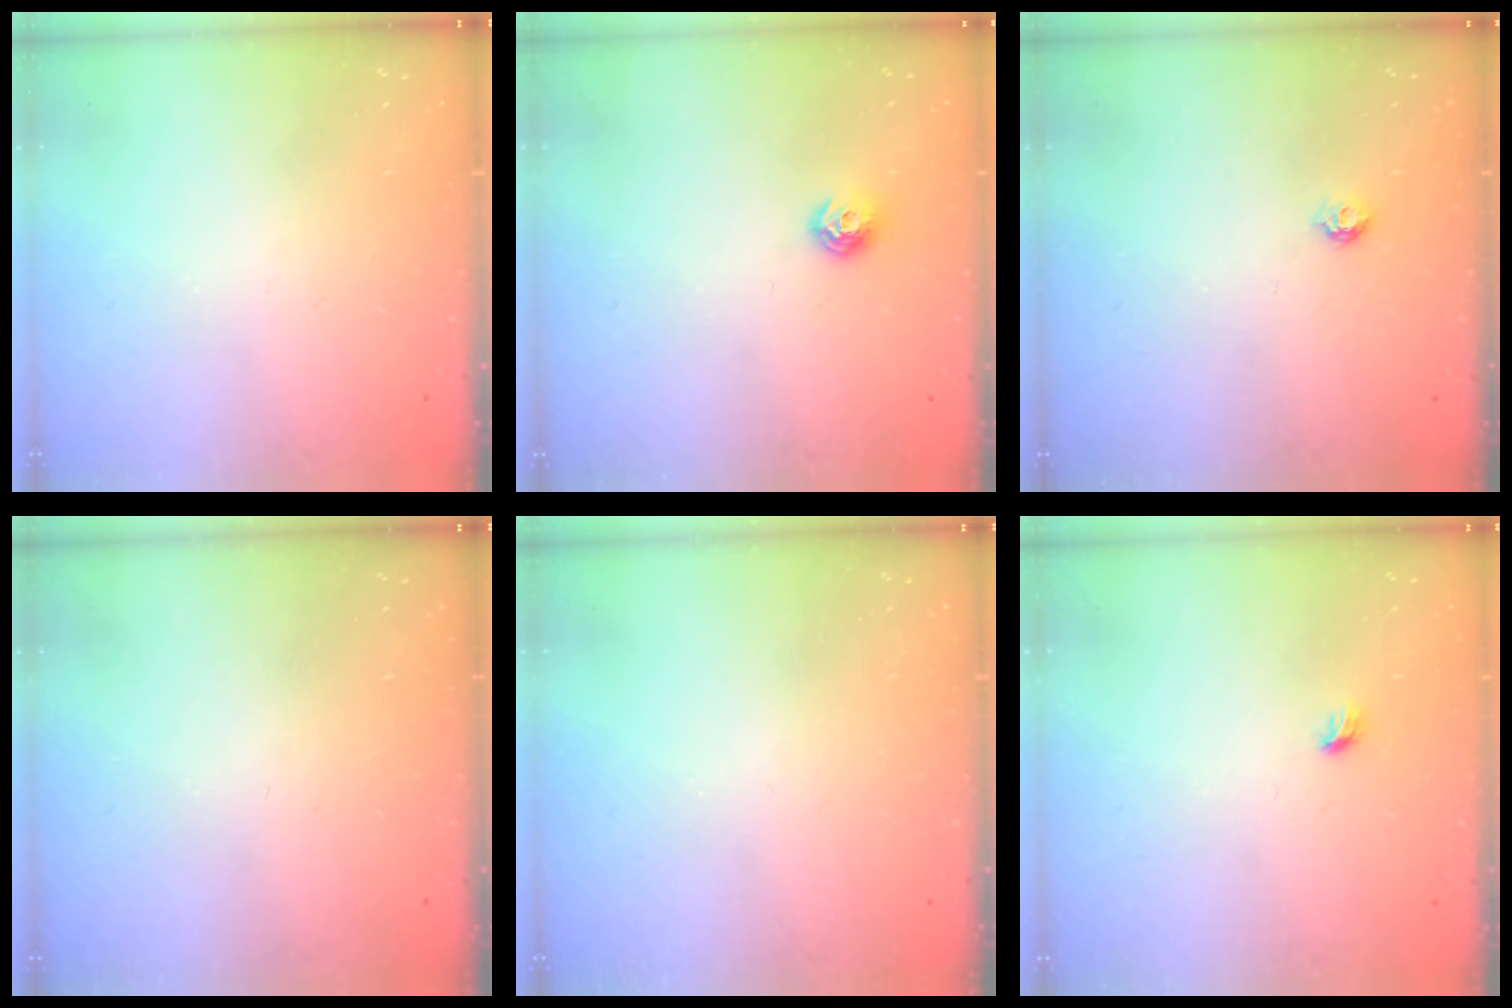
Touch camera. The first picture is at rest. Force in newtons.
{"total": 8.0, "press": 8.0, "slide": 1.0}
{"total": 3.9, "press": 3.9, "slide": 0.5}
{"total": 0.0}
{"total": 0.0}
{"total": 3.7, "press": 3.6, "slide": 0.8}